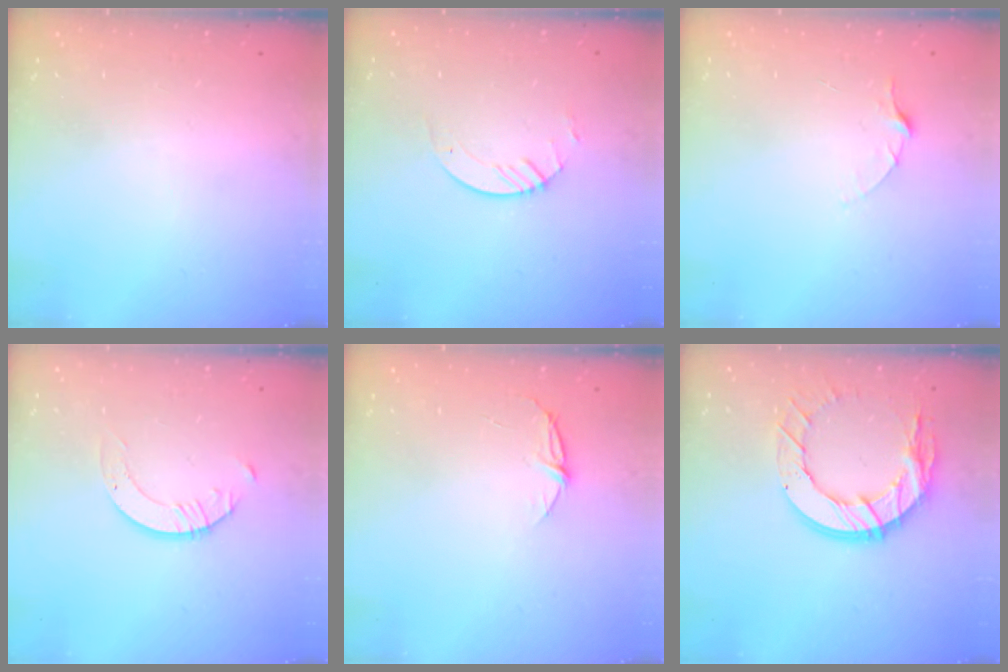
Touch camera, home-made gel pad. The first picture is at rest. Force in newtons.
{"total": 3.5, "press": 3.5, "slide": 0.3}
{"total": 5.2, "press": 5.2, "slide": 0.5}
{"total": 2.1, "press": 2.1, "slide": 0.2}
{"total": 4.9, "press": 4.9, "slide": 0.6}
{"total": 14.3, "press": 14.2, "slide": 1.4}